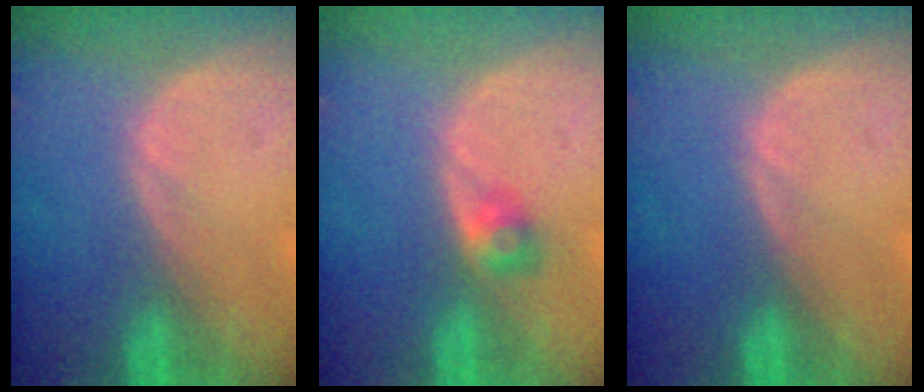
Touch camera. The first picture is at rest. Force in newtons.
{"total": 2.5, "press": 2.3, "slide": 1.0}
{"total": 0.0}